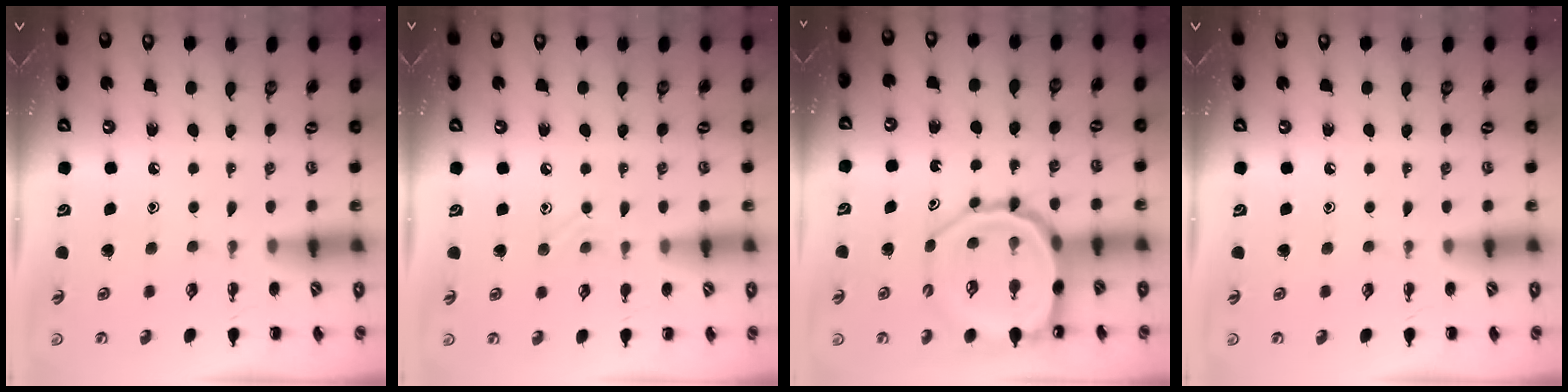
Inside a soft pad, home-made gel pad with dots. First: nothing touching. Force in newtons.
{"total": 6.7, "press": 6.4, "slide": 2.1}
{"total": 14.2, "press": 13.9, "slide": 2.9}
{"total": 0.0}